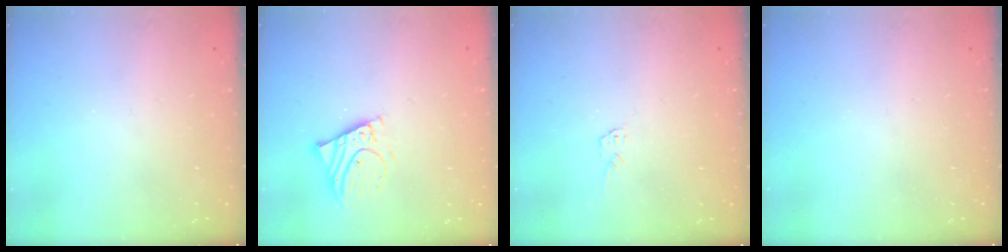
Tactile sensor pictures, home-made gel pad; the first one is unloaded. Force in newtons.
{"total": 7.1, "press": 7.0, "slide": 0.7}
{"total": 3.2, "press": 3.2, "slide": 0.2}
{"total": 0.0}